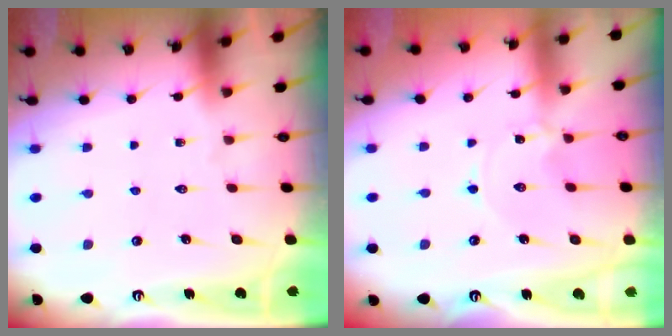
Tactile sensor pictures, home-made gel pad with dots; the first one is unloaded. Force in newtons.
{"total": 0.0}